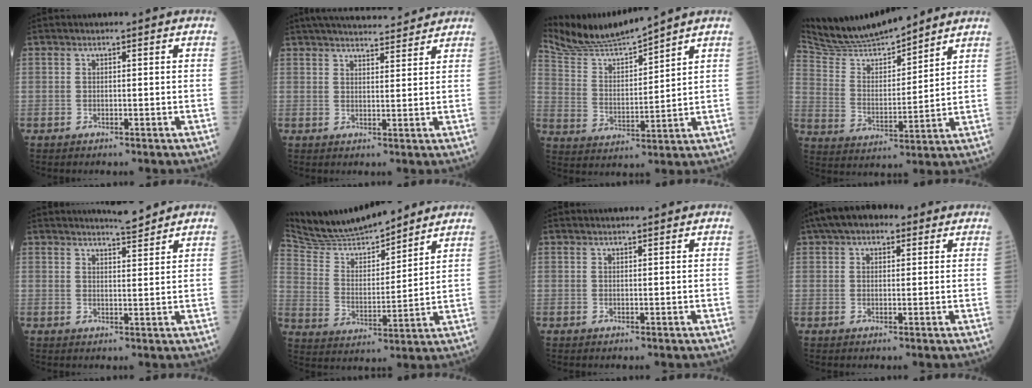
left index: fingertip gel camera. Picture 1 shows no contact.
{"total": 13.7, "force": [12.8, 2.0, 4.6], "torque": [-0.066, 0.023, 0.178]}
{"total": 9.5, "force": [9.2, -1.2, 1.7], "torque": [-0.054, 0.000, 0.194]}
{"total": 13.7, "force": [12.9, 1.6, 4.6], "torque": [-0.090, 0.008, 0.236]}
{"total": 4.3, "force": [4.2, -0.1, 0.8], "torque": [-0.021, -0.006, 0.065]}
{"total": 15.2, "force": [14.1, 2.3, 5.2], "torque": [-0.096, 0.006, 0.249]}
{"total": 4.3, "force": [4.1, 0.5, 0.9], "torque": [-0.012, 0.024, 0.053]}
{"total": 7.9, "force": [5.5, 3.7, 4.4], "torque": [-0.071, 0.044, 0.086]}